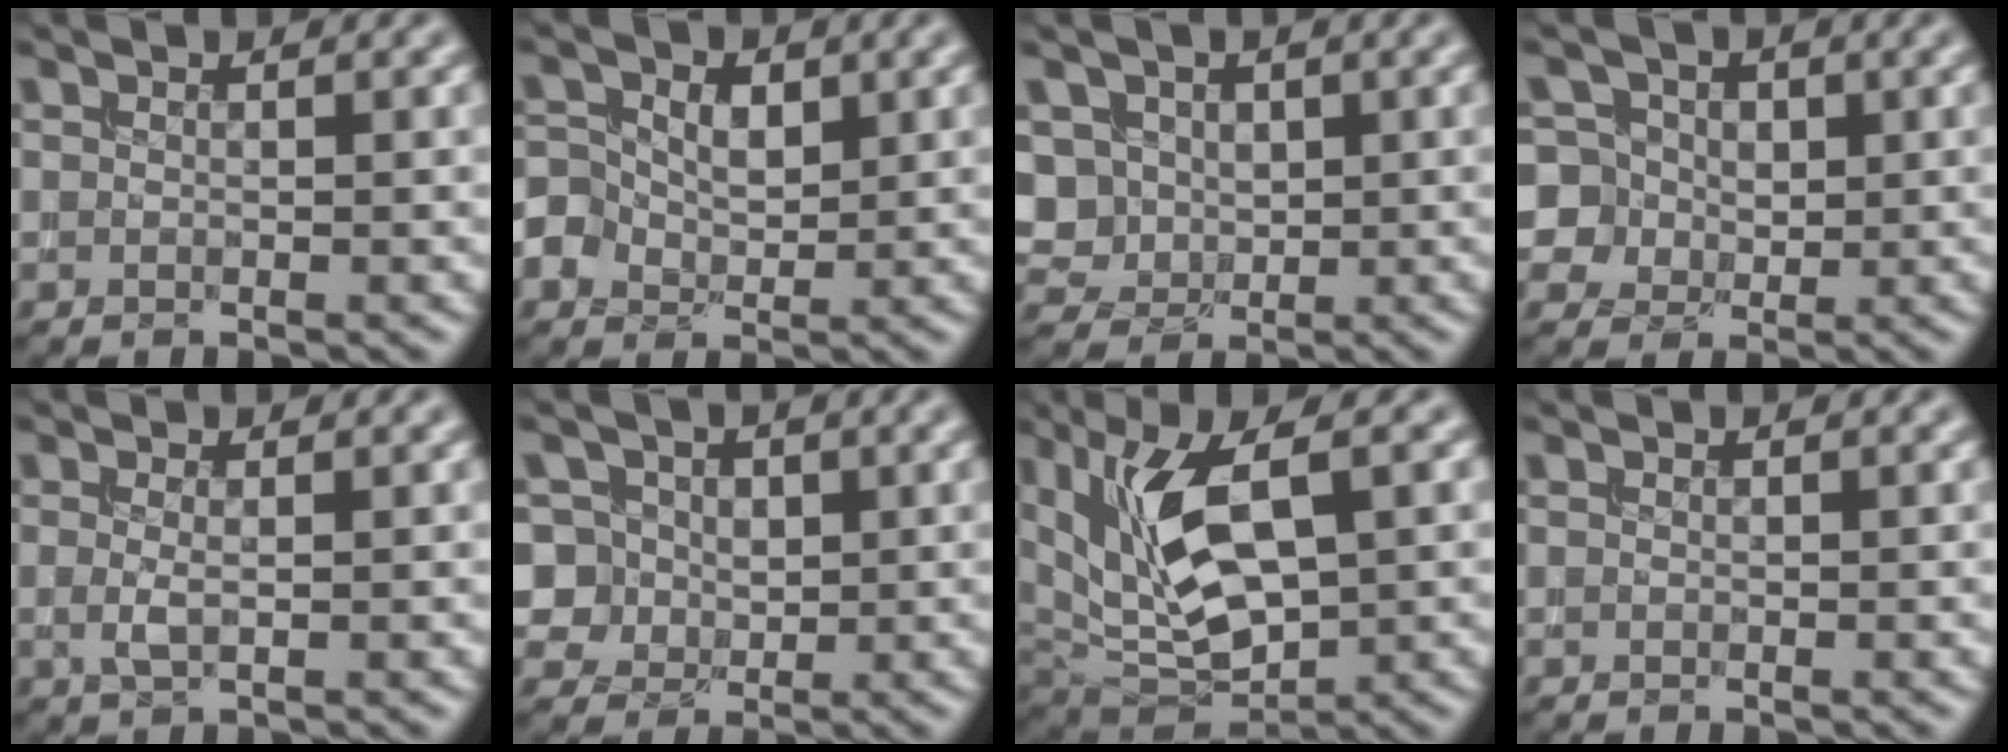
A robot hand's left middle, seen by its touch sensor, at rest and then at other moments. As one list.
[{"total": 4.5, "force": [0.3, 3.5, 2.7], "torque": [-0.051, 0.014, 0.000]}, {"total": 4.5, "force": [1.2, 3.9, 2.0], "torque": [-0.053, 0.013, 0.022]}, {"total": 7.8, "force": [2.6, 6.8, 2.9], "torque": [-0.065, 0.038, 0.026]}, {"total": 1.2, "force": [-0.1, 0.1, 1.2], "torque": [-0.026, 0.000, -0.002]}, {"total": 6.9, "force": [2.6, 5.6, 3.0], "torque": [-0.054, 0.020, 0.024]}, {"total": 8.4, "force": [2.2, 3.4, 7.3], "torque": [-0.152, -0.004, 0.043]}, {"total": 0.0}]